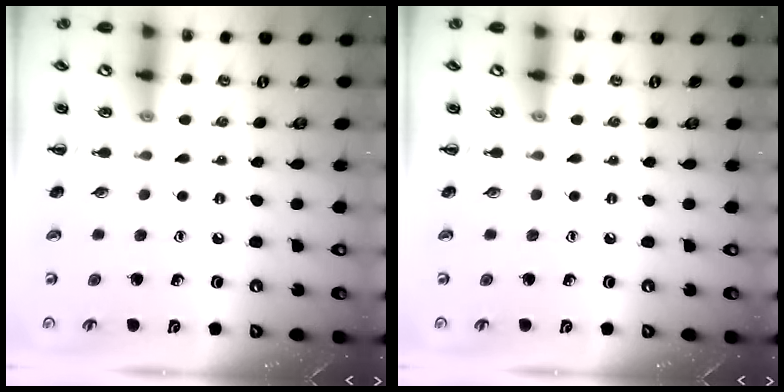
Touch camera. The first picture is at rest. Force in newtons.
{"total": 0.0}